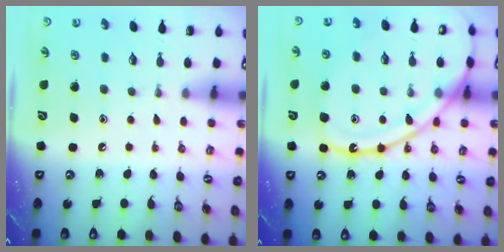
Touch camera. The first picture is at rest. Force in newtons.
{"total": 17.8, "press": 17.8, "slide": 1.5}